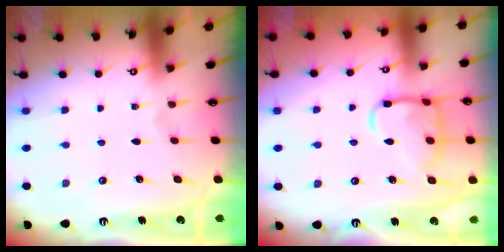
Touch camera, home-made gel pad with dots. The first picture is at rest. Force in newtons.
{"total": 12.9, "press": 12.8, "slide": 1.1}